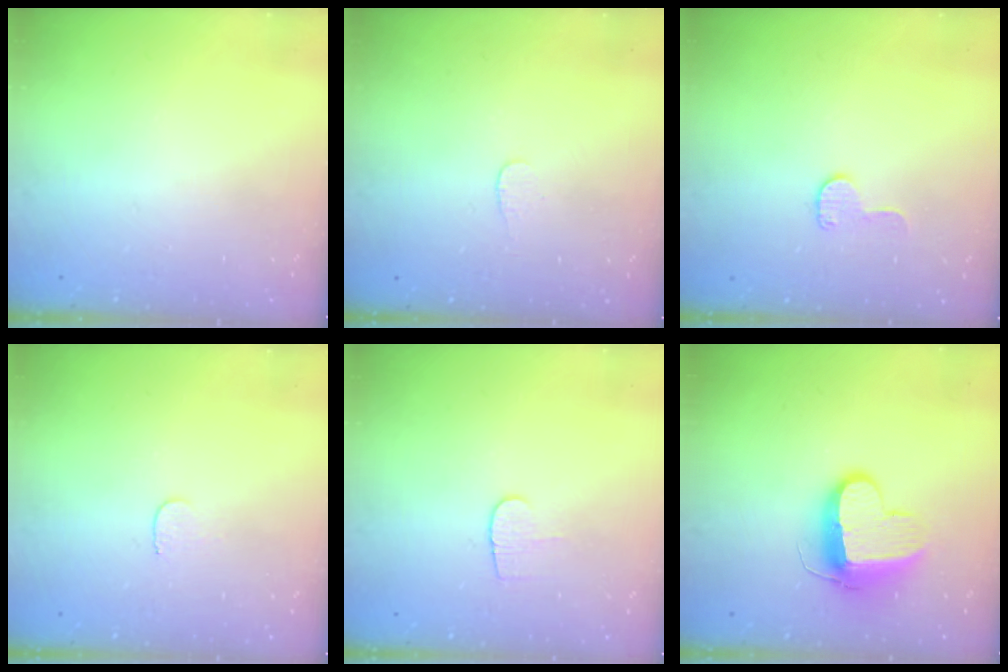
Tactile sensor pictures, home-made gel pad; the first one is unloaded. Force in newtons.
{"total": 3.0, "press": 3.0, "slide": 0.2}
{"total": 7.6, "press": 7.6, "slide": 0.1}
{"total": 3.1, "press": 3.1, "slide": 0.3}
{"total": 5.1, "press": 5.1, "slide": 0.5}
{"total": 11.3, "press": 11.3, "slide": 1.1}